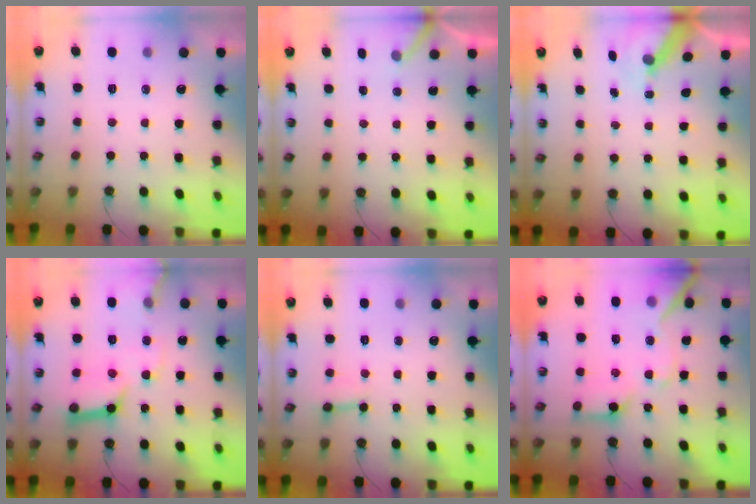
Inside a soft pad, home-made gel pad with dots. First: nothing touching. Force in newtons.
{"total": 2.5, "press": 2.5, "slide": 0.2}
{"total": 7.0, "press": 7.0, "slide": 0.8}
{"total": 17.0, "press": 16.9, "slide": 2.4}
{"total": 2.7, "press": 2.7, "slide": 0.2}
{"total": 14.8, "press": 14.7, "slide": 1.9}